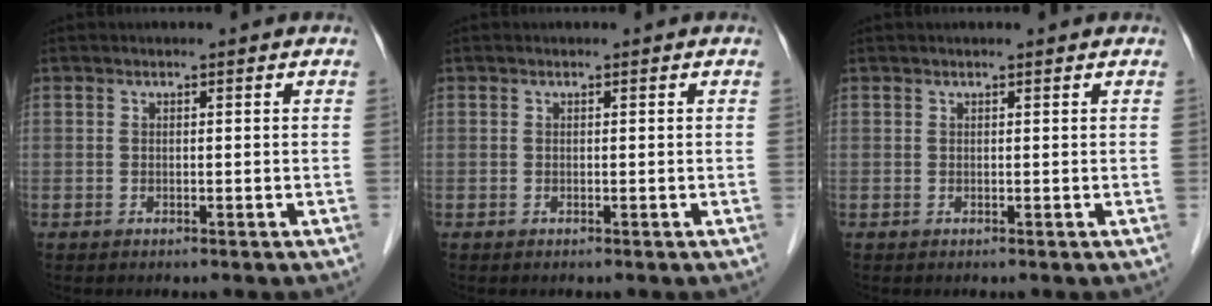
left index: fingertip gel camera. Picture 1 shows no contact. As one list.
[{"total": 0.0}, {"total": 1.1, "force": [1.0, 0.0, 0.6], "torque": [-0.007, 0.015, 0.016]}]